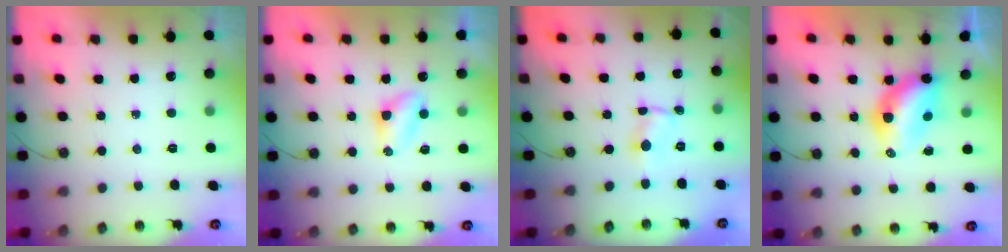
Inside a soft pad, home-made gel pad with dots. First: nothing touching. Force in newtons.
{"total": 3.8, "press": 3.8, "slide": 0.5}
{"total": 0.9, "press": 0.9, "slide": 0.1}
{"total": 6.7, "press": 6.7, "slide": 0.2}